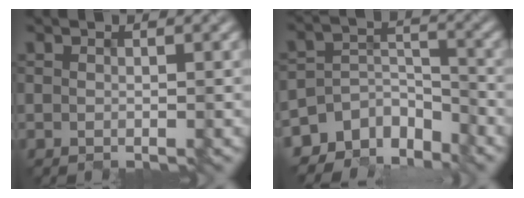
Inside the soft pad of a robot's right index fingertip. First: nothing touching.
{"total": 5.7, "force": [-5.0, 2.6, 0.5], "torque": [0.006, -0.006, -0.088]}